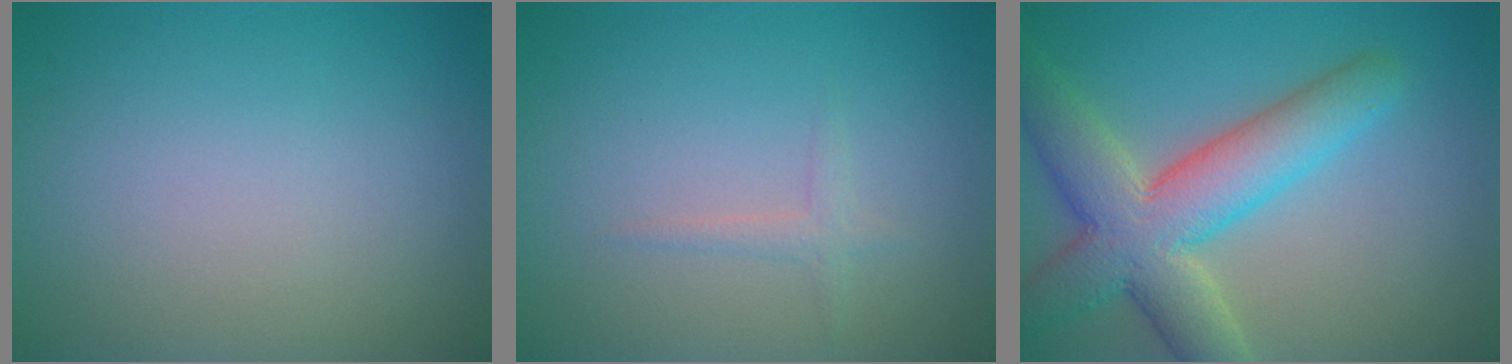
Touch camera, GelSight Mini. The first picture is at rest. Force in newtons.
{"total": 1.0, "press": 1.0, "slide": 0.1}
{"total": 8.5, "press": 8.5, "slide": 0.7}